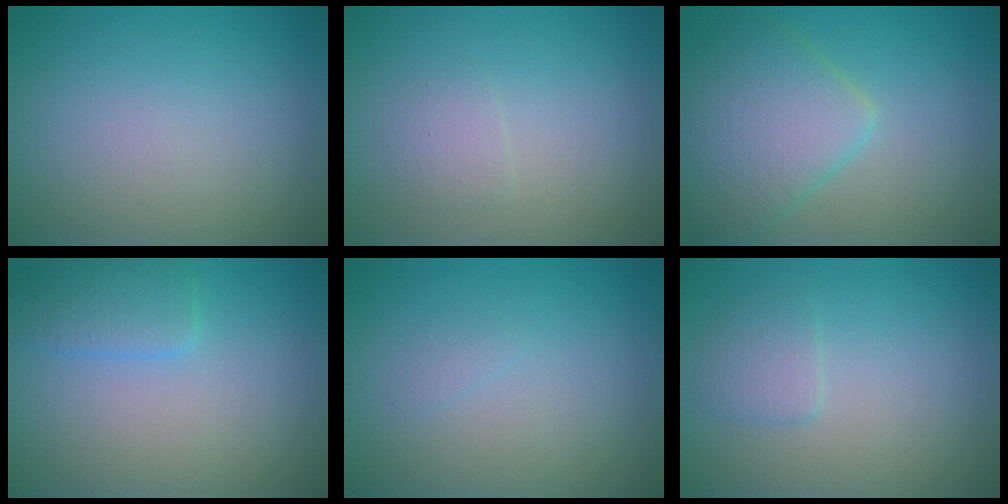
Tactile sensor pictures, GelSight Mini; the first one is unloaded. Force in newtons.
{"total": 1.1, "press": 1.1, "slide": 0.1}
{"total": 5.7, "press": 5.7, "slide": 0.2}
{"total": 2.4, "press": 2.4, "slide": 0.1}
{"total": 0.5, "press": 0.5, "slide": 0.0}
{"total": 1.4, "press": 1.4, "slide": 0.1}